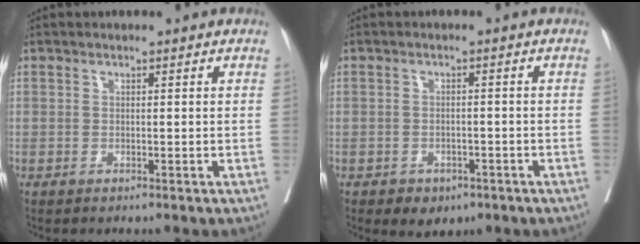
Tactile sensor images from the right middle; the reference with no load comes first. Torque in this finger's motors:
{"motor_torque": [-0.21, -0.10, 0.01, -0.01]}